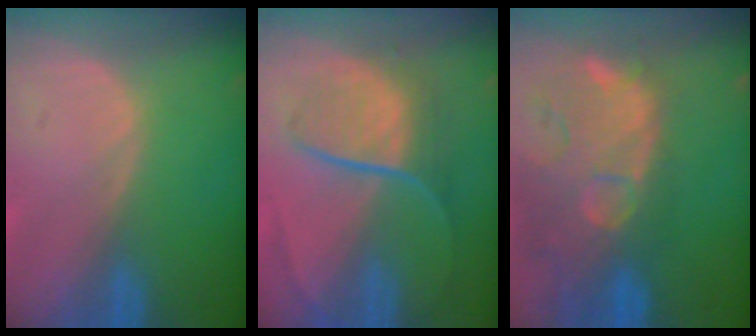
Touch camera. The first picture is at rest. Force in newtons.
{"total": 9.1, "press": 7.5, "slide": 5.2}
{"total": 14.2, "press": 11.6, "slide": 8.2}